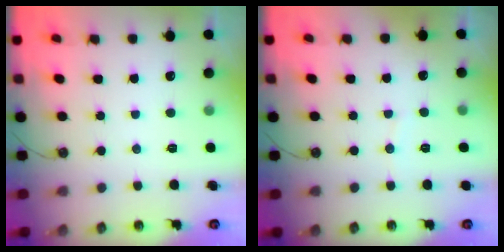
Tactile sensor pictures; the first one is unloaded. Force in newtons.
{"total": 2.4, "press": 2.4, "slide": 0.3}